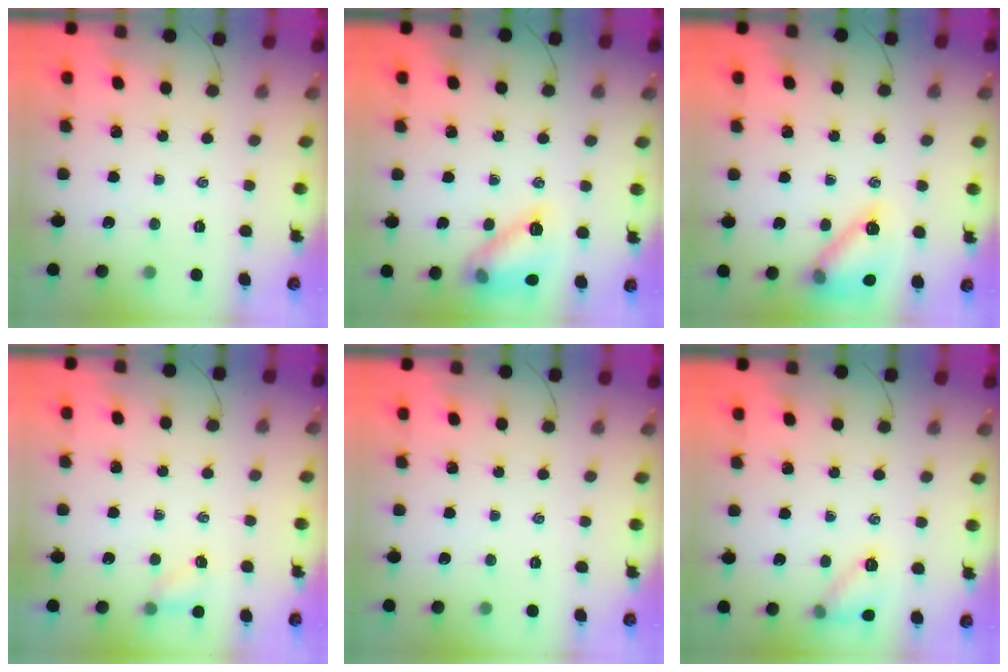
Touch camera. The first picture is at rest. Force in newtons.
{"total": 12.4, "press": 12.4, "slide": 0.1}
{"total": 14.2, "press": 14.2, "slide": 0.9}
{"total": 4.2, "press": 3.9, "slide": 1.4}
{"total": 0.0}
{"total": 8.6, "press": 8.5, "slide": 0.8}